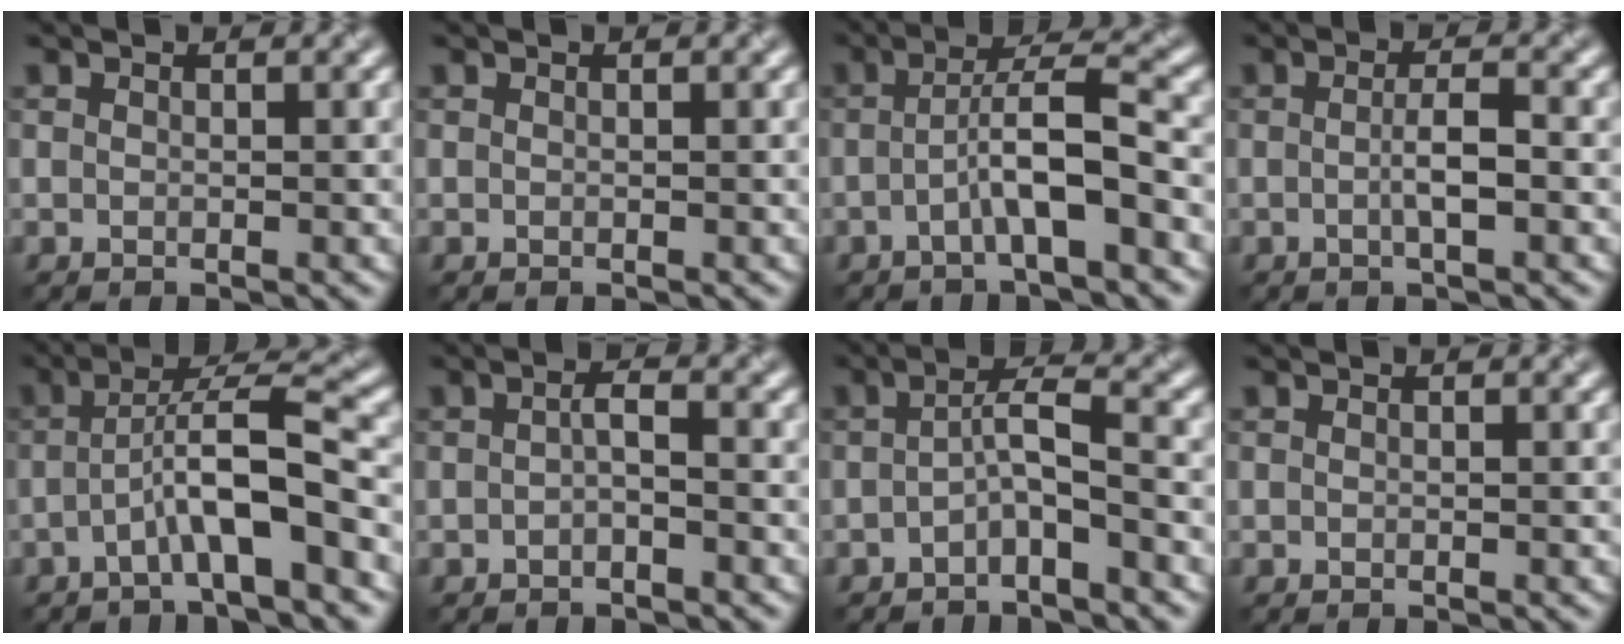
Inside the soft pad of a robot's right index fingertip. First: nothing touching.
{"total": 0.0}
{"total": 4.7, "force": [-1.3, 0.6, 4.5], "torque": [-0.072, 0.017, -0.030]}
{"total": 2.4, "force": [-0.3, 0.4, 2.4], "torque": [-0.042, 0.001, -0.007]}
{"total": 5.8, "force": [-1.7, 0.9, 5.4], "torque": [-0.095, 0.023, -0.035]}
{"total": 1.4, "force": [-0.5, 0.3, 1.2], "torque": [-0.023, 0.003, -0.012]}
{"total": 2.8, "force": [-1.2, 0.5, 2.4], "torque": [-0.044, 0.014, -0.028]}
{"total": 0.0}